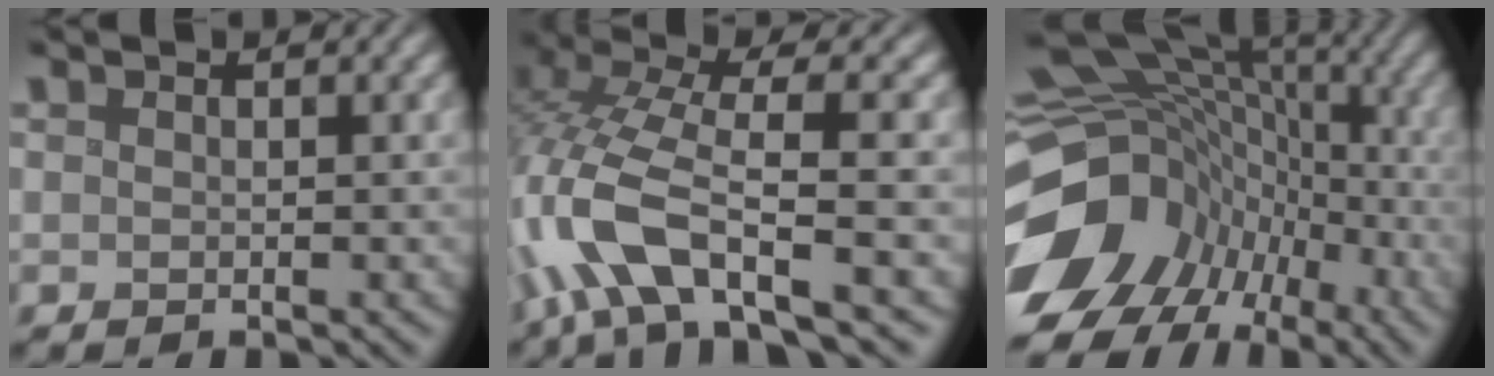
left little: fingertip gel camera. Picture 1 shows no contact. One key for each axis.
{"total": 8.7, "fx": -3.5, "fy": 2.2, "fz": 7.6, "tx": -0.162, "ty": 0.014, "tz": -0.079}
{"total": 17.0, "fx": -6.3, "fy": 13.2, "fz": 8.6, "tx": -0.176, "ty": 0.008, "tz": -0.090}